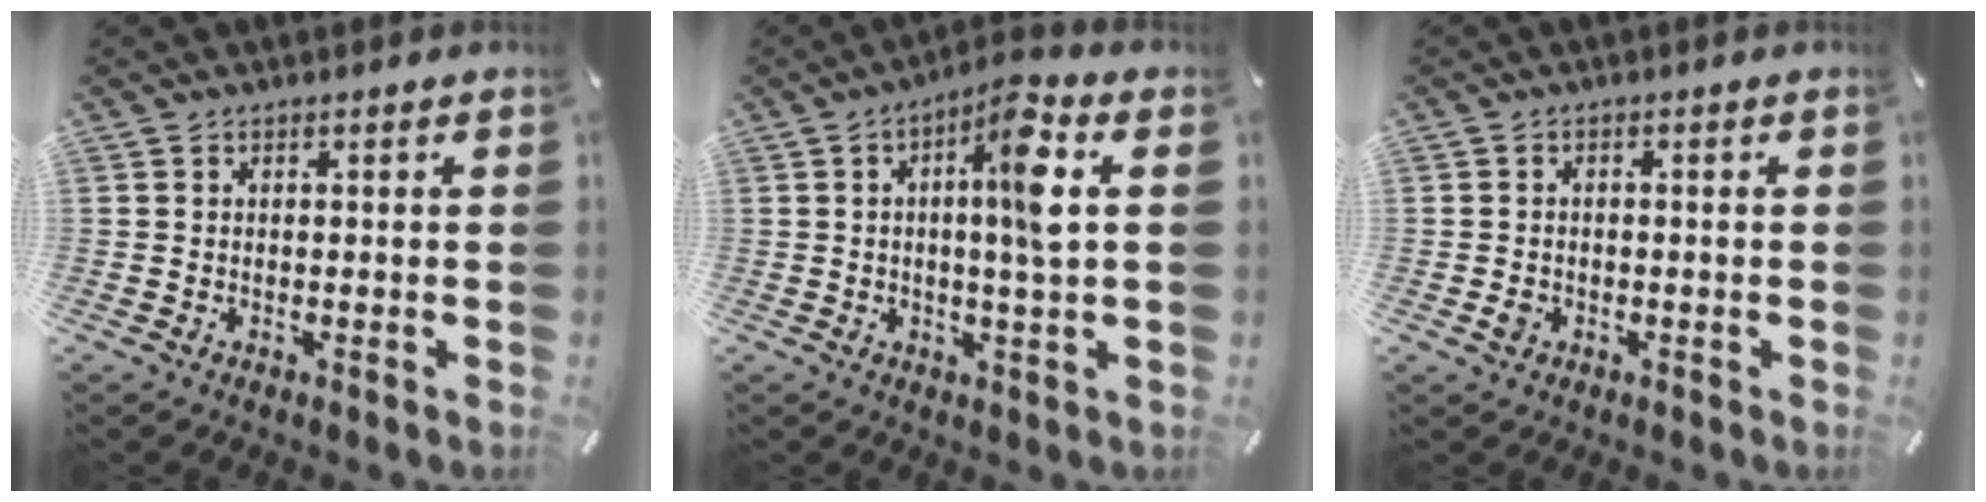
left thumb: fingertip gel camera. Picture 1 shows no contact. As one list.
[{"total": 10.4, "force": [2.3, 1.4, 10.0], "torque": [-0.165, 0.001, 0.027]}, {"total": 1.9, "force": [-0.7, 1.4, 1.1], "torque": [-0.019, 0.003, -0.012]}]